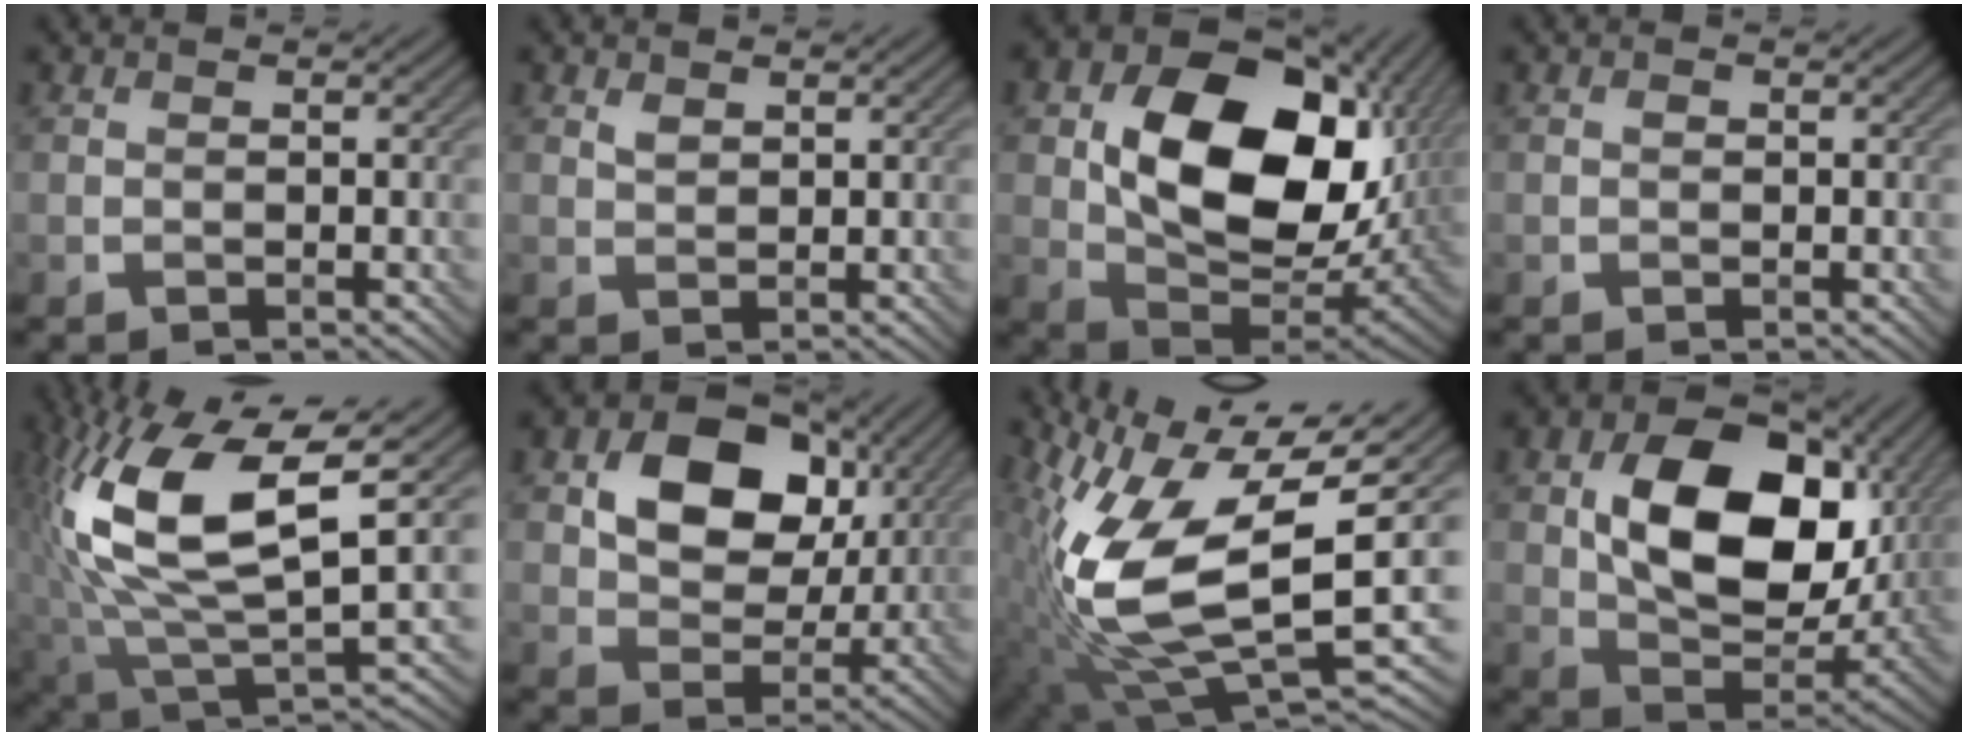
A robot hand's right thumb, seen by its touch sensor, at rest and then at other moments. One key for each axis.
{"total": 1.2, "fx": 0.8, "fy": 0.7, "fz": 0.6, "tx": -0.014, "ty": -0.002, "tz": 0.018}
{"total": 16.9, "fx": 2.9, "fy": 11.5, "fz": 12.0, "tx": -0.211, "ty": -0.023, "tz": 0.066}
{"total": 0.5, "fx": 0.0, "fy": 0.4, "fz": 0.3, "tx": -0.001, "ty": -0.003, "tz": -0.002}
{"total": 15.6, "fx": 2.7, "fy": 6.4, "fz": 14.0, "tx": -0.302, "ty": -0.001, "tz": 0.043}
{"total": 12.9, "fx": 4.0, "fy": 9.4, "fz": 7.8, "tx": -0.143, "ty": -0.001, "tz": 0.066}
{"total": 16.4, "fx": -0.7, "fy": 7.1, "fz": 14.8, "tx": -0.304, "ty": -0.018, "tz": -0.004}
{"total": 15.2, "fx": 3.0, "fy": 10.3, "fz": 10.9, "tx": -0.196, "ty": -0.014, "tz": 0.064}